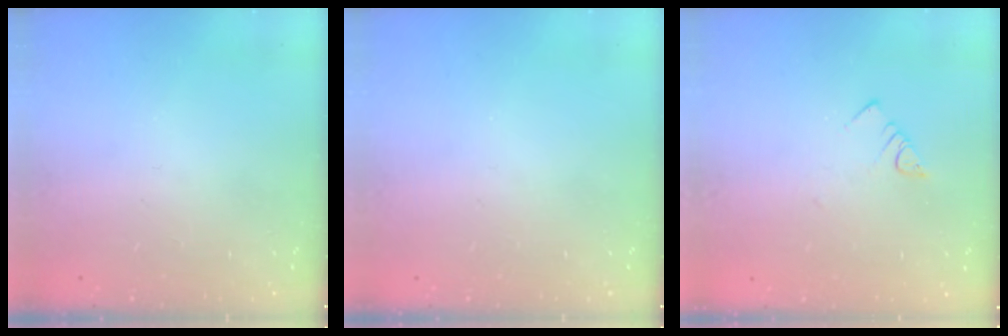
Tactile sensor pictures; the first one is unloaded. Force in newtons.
{"total": 0.0}
{"total": 2.8, "press": 2.7, "slide": 0.4}